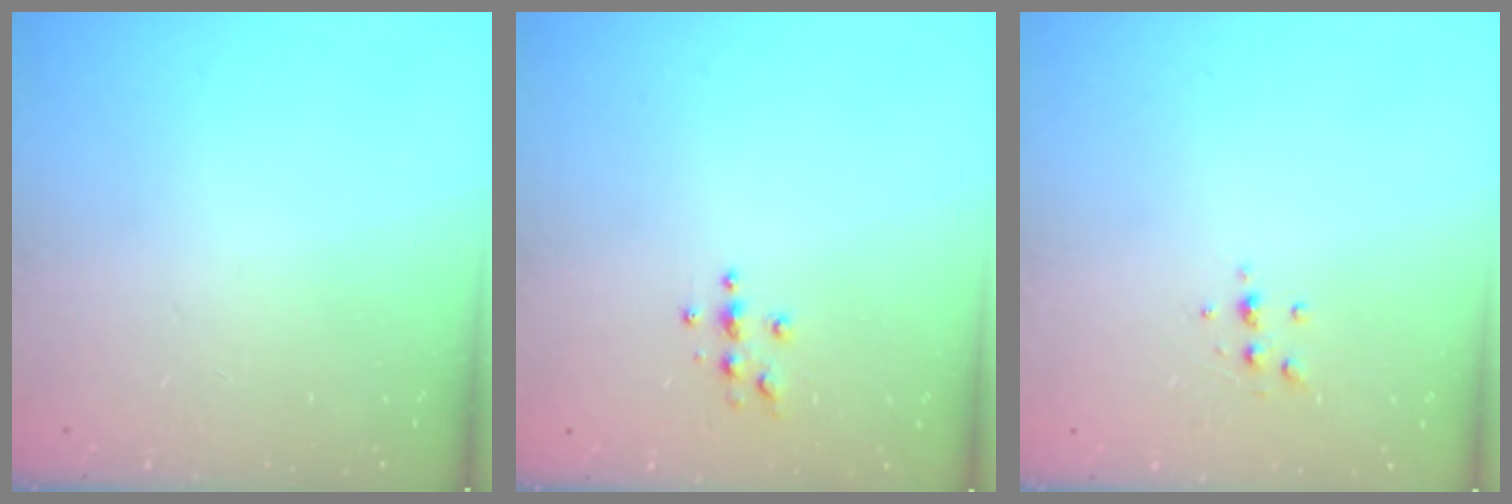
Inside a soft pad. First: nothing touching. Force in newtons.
{"total": 4.0, "press": 3.9, "slide": 0.4}
{"total": 4.4, "press": 4.4, "slide": 0.7}